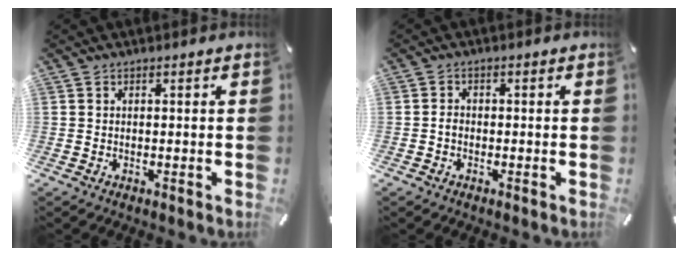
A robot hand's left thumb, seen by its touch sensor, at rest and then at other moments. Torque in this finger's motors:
{"motor_torque": [-0.15, -0.40, 0.03, -0.04, 0.00]}